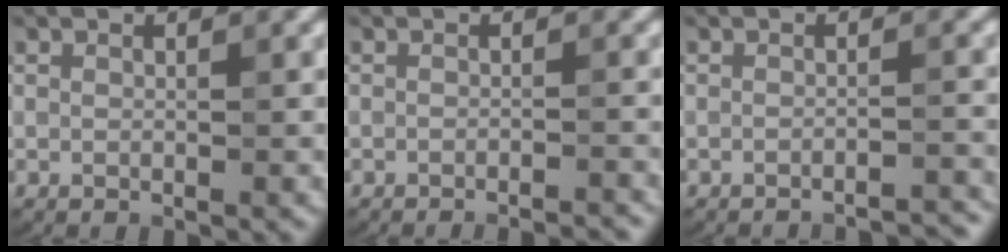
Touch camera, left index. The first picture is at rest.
{"total": 2.8, "force": [-2.4, 0.5, 1.4], "torque": [-0.011, 0.005, -0.036]}
{"total": 3.8, "force": [-3.5, 0.5, 1.3], "torque": [-0.006, 0.017, -0.044]}